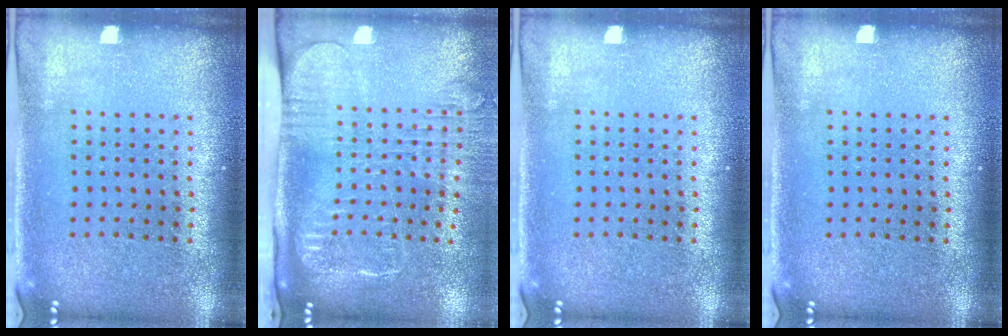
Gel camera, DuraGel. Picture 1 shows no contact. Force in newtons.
{"total": 2.7, "press": 2.1, "slide": 1.7}
{"total": 0.0}
{"total": 0.0}